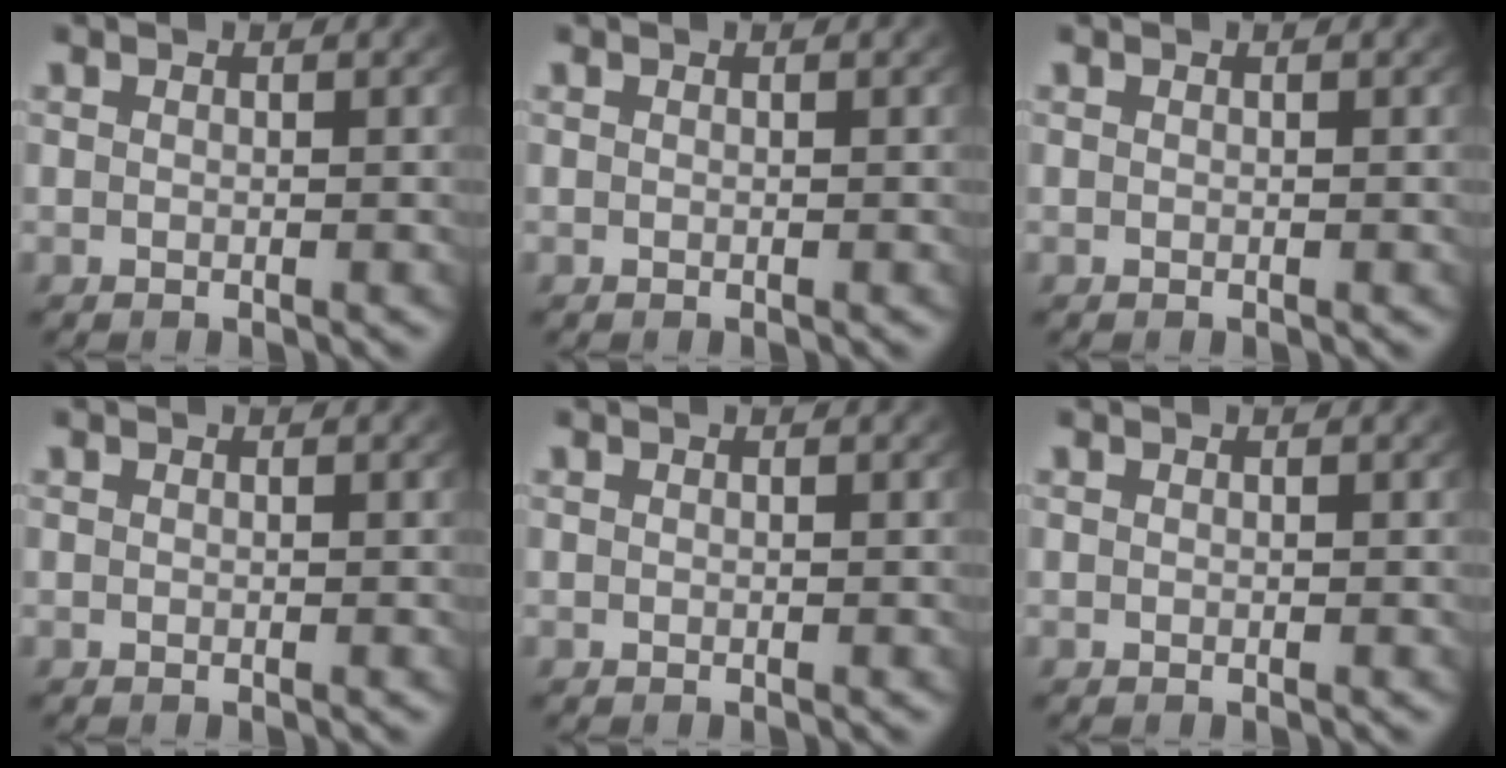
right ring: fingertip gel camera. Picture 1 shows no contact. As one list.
[{"total": 0.0}, {"total": 0.0}, {"total": 0.0}, {"total": 0.0}, {"total": 0.0}]